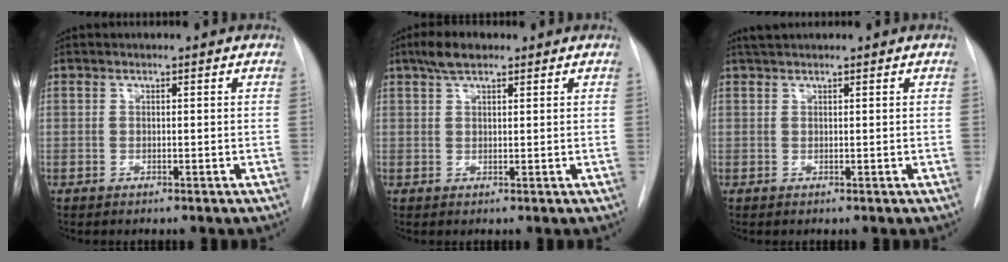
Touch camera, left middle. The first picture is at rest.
{"total": 3.7, "force": [2.6, 1.3, 2.3], "torque": [-0.051, 0.011, 0.047]}
{"total": 1.7, "force": [1.5, 0.1, 0.7], "torque": [-0.015, 0.017, 0.030]}